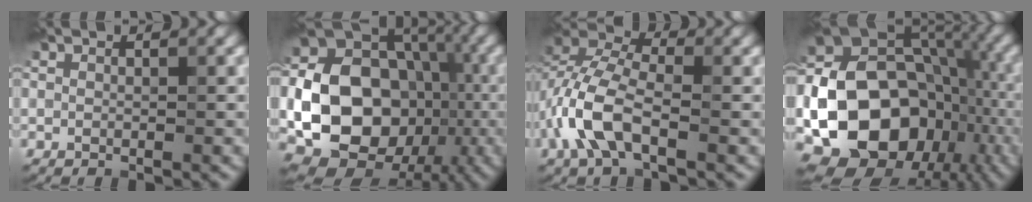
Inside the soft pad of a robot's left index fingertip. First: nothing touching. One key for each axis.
{"total": 18.8, "fx": -3.2, "fy": 15.3, "fz": 10.5, "tx": -0.172, "ty": -0.011, "tz": -0.078}
{"total": 6.3, "fx": -2.7, "fy": 2.9, "fz": 5.0, "tx": -0.119, "ty": 0.011, "tz": -0.060}
{"total": 19.5, "fx": -5.2, "fy": 15.5, "fz": 10.6, "tx": -0.191, "ty": -0.005, "tz": -0.091}